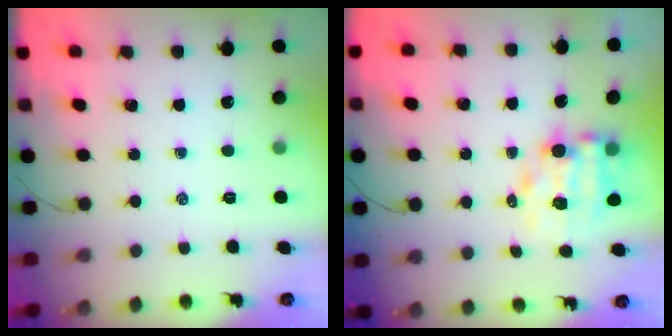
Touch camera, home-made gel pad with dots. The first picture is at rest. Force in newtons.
{"total": 7.6, "press": 7.4, "slide": 1.5}